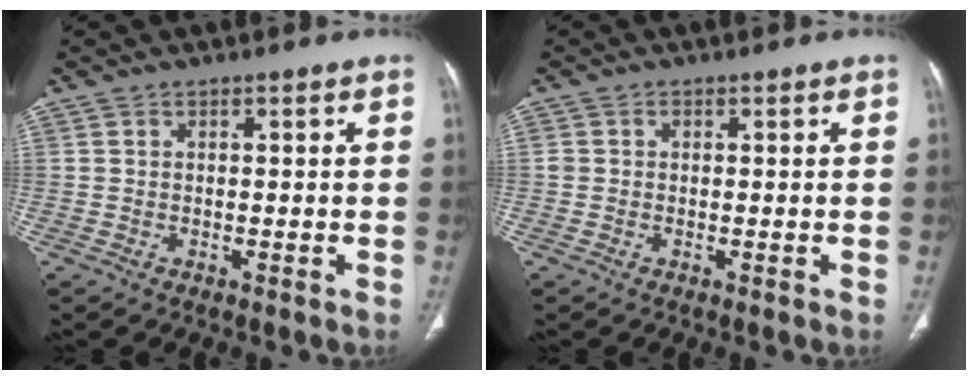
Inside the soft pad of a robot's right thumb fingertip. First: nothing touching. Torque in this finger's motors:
{"motor_torque": [0.12, 0.08, 0.29, 0.15, -0.01]}